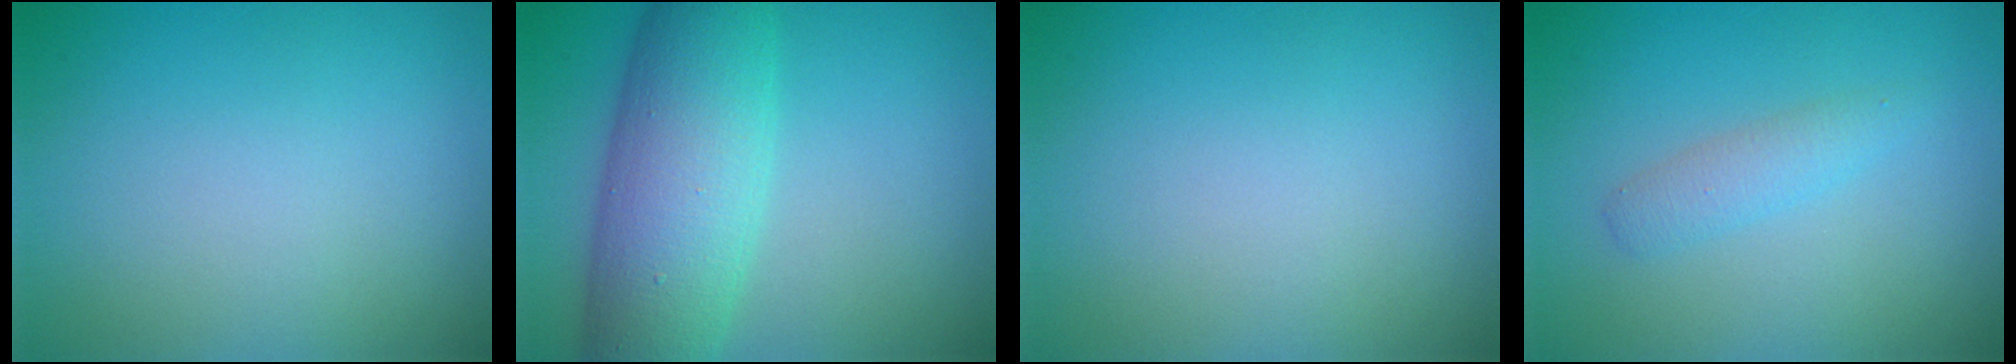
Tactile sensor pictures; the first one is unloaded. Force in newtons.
{"total": 9.0, "press": 9.0, "slide": 0.2}
{"total": 0.0}
{"total": 1.7, "press": 1.7, "slide": 0.0}